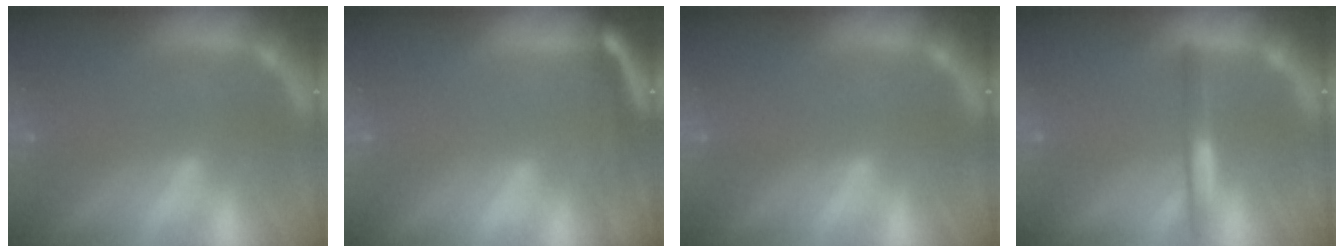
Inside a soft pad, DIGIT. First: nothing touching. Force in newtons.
{"total": 6.6}
{"total": 0.0}
{"total": 2.5}